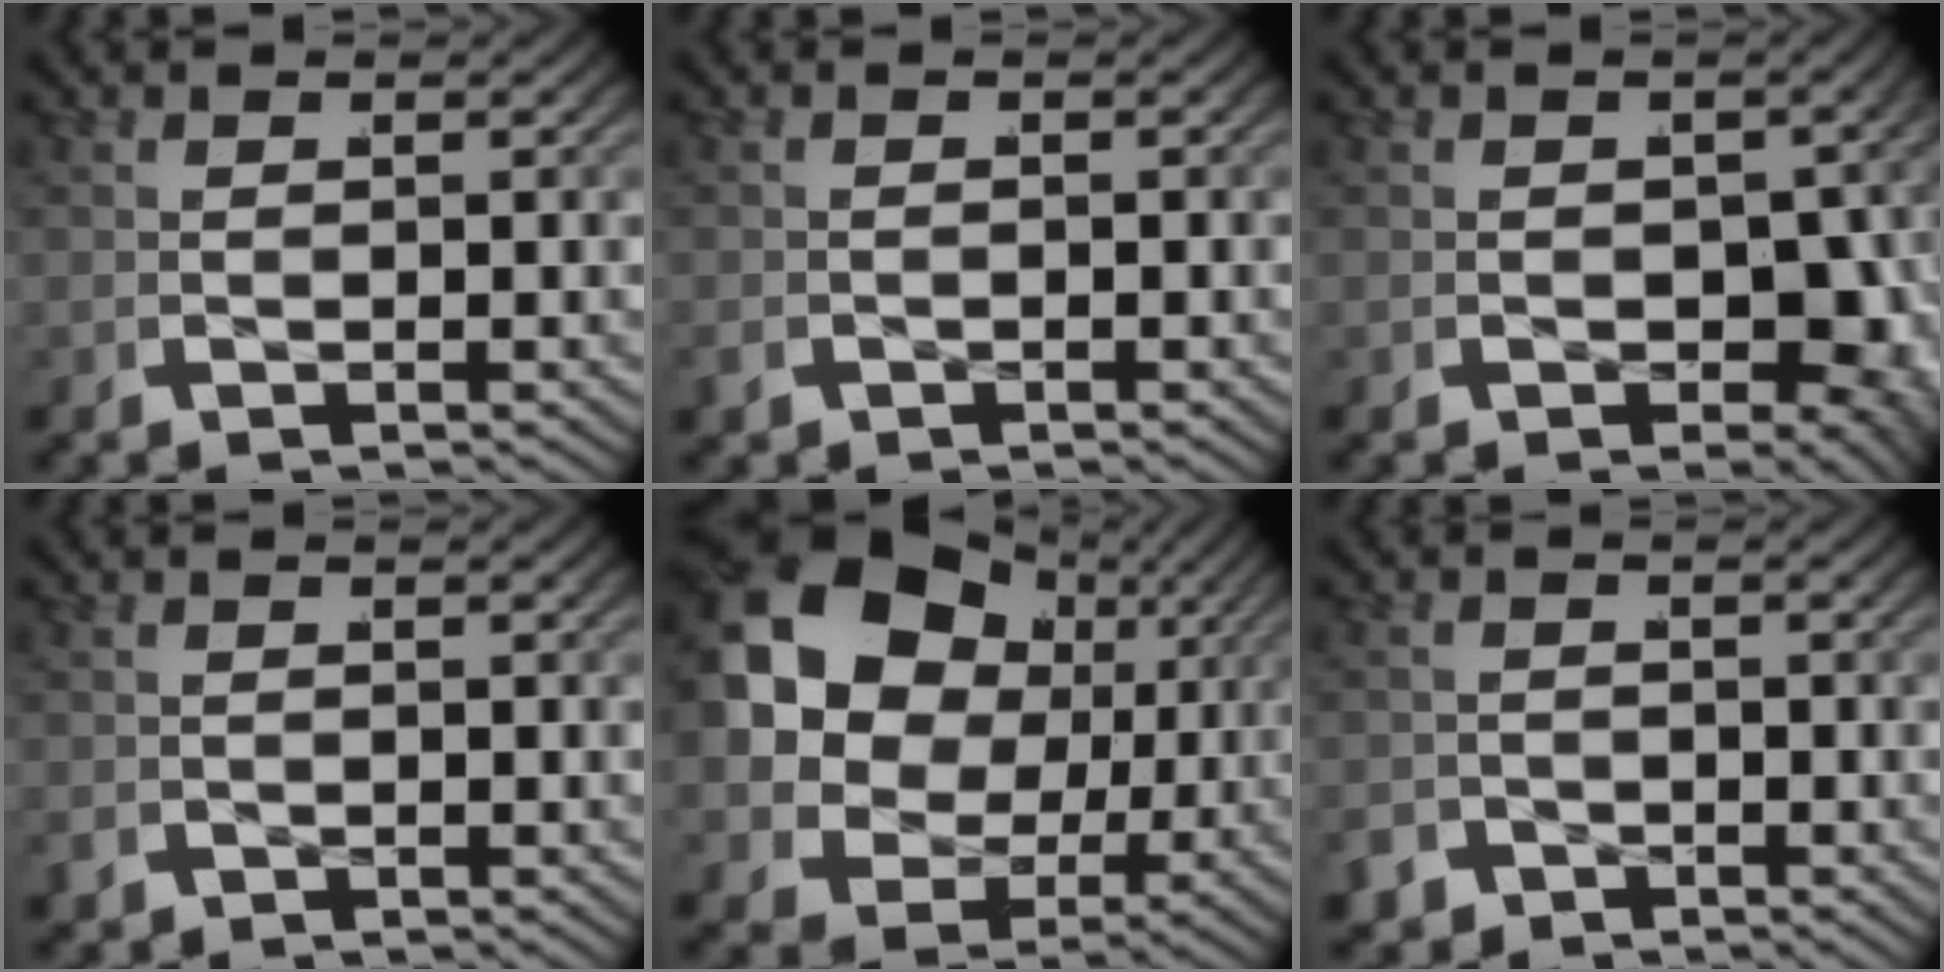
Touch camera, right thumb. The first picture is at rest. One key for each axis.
{"total": 0.7, "fx": -0.6, "fy": 0.4, "fz": 0.0, "tx": 0.001, "ty": 0.000, "tz": -0.011}
{"total": 8.0, "fx": -1.1, "fy": 5.8, "fz": 5.4, "tx": -0.081, "ty": -0.049, "tz": 0.011}
{"total": 1.2, "fx": -0.9, "fy": 0.8, "fz": 0.0, "tx": -0.002, "ty": -0.003, "tz": -0.014}
{"total": 17.1, "fx": 1.7, "fy": 12.9, "fz": 11.1, "tx": -0.258, "ty": -0.031, "tz": 0.030}
{"total": 3.0, "fx": -2.6, "fy": 1.6, "fz": -0.1, "tx": 0.005, "ty": -0.014, "tz": -0.041}